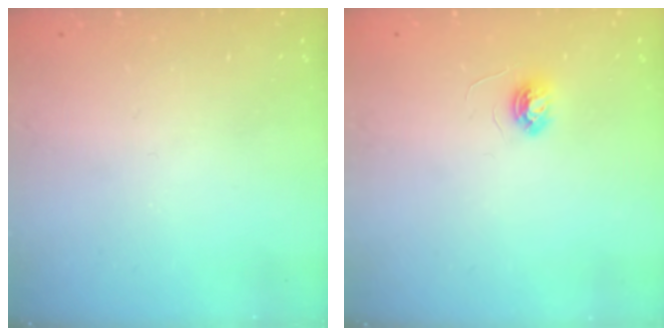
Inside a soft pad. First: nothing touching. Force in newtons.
{"total": 4.0, "press": 4.0, "slide": 0.3}